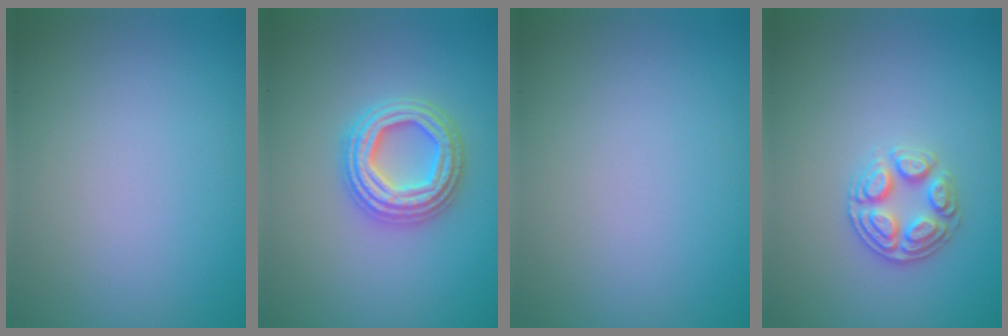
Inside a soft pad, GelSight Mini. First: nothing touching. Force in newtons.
{"total": 4.7, "press": 4.6, "slide": 0.7}
{"total": 0.0}
{"total": 2.9, "press": 2.8, "slide": 0.7}